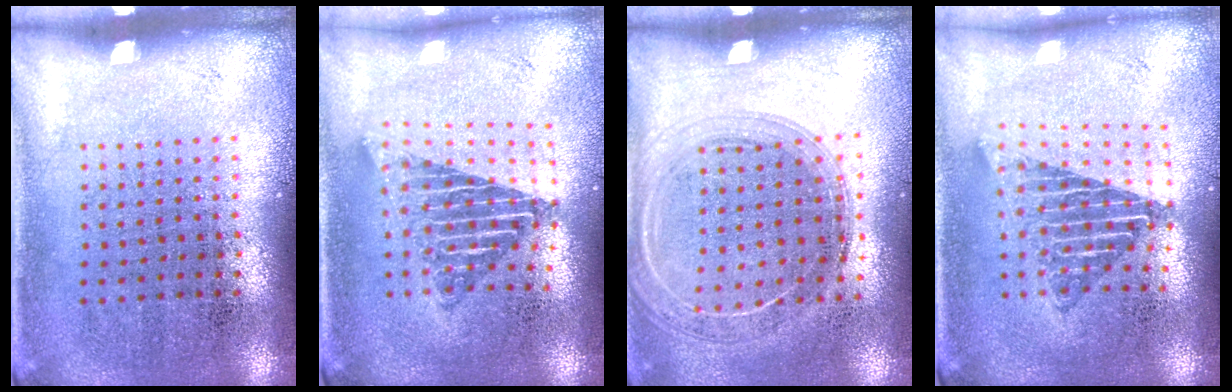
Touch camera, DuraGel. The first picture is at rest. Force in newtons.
{"total": 1.9, "press": 1.5, "slide": 1.1}
{"total": 1.5, "press": 1.5, "slide": 0.2}
{"total": 1.6, "press": 1.4, "slide": 0.9}